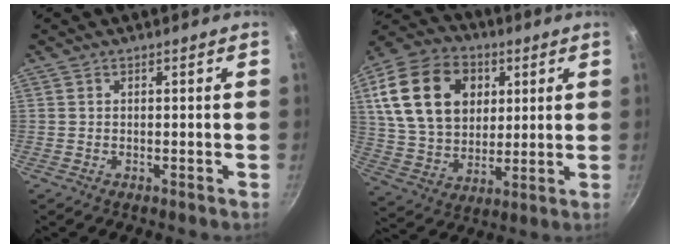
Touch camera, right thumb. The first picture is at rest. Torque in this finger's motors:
{"motor_torque": [-1.21, 2.22, 1.40, 0.67, 0.49]}